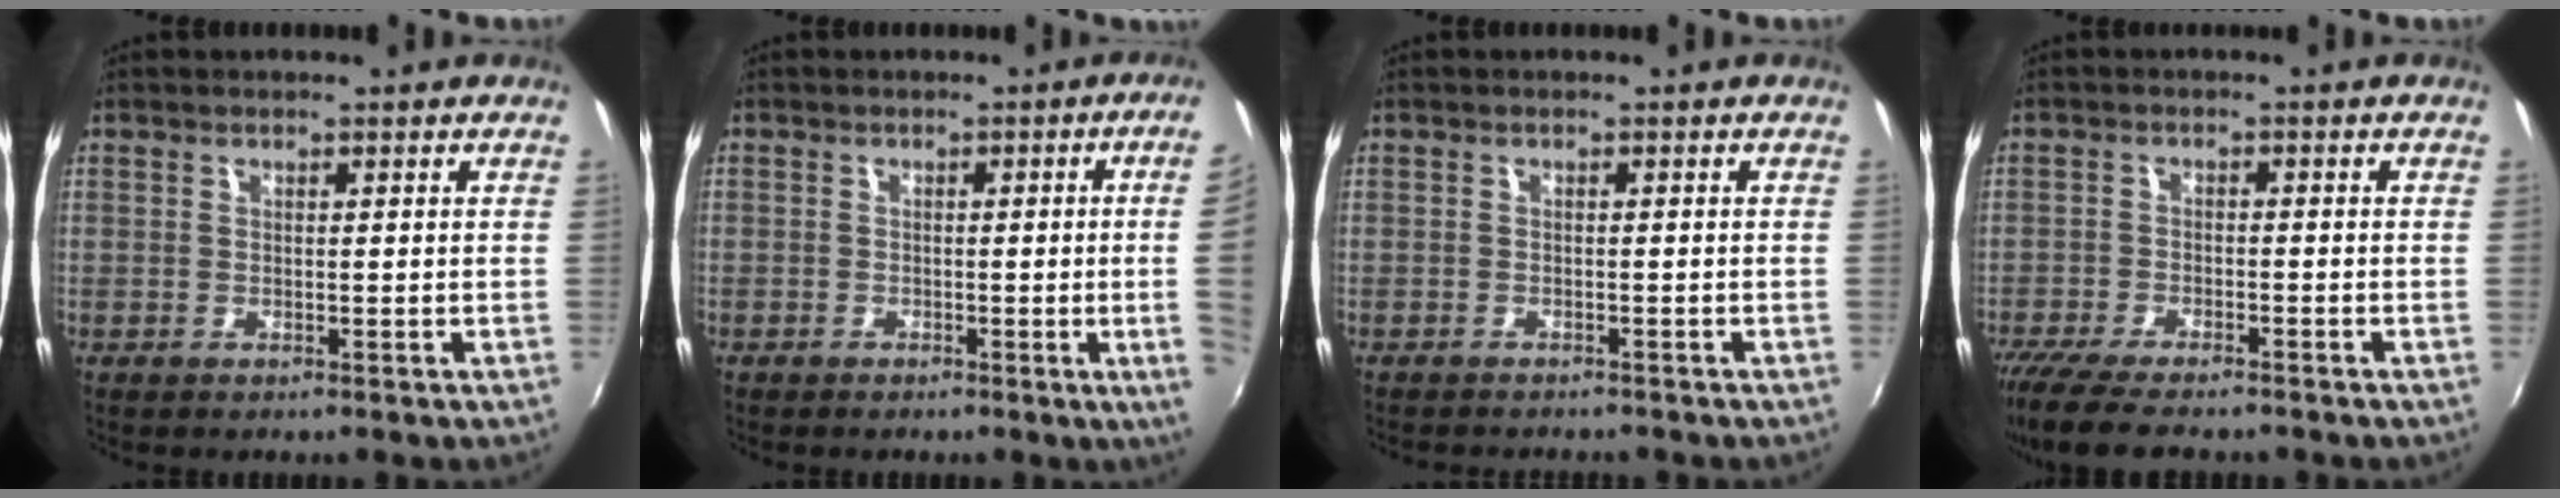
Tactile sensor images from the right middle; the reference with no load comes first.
{"total": 7.8, "force": [-0.4, -1.2, 7.7], "torque": [-0.084, -0.009, -0.005]}
{"total": 2.9, "force": [-2.8, 0.5, 0.9], "torque": [-0.023, -0.013, -0.044]}
{"total": 9.3, "force": [-8.1, 1.1, 4.5], "torque": [-0.110, -0.038, -0.142]}